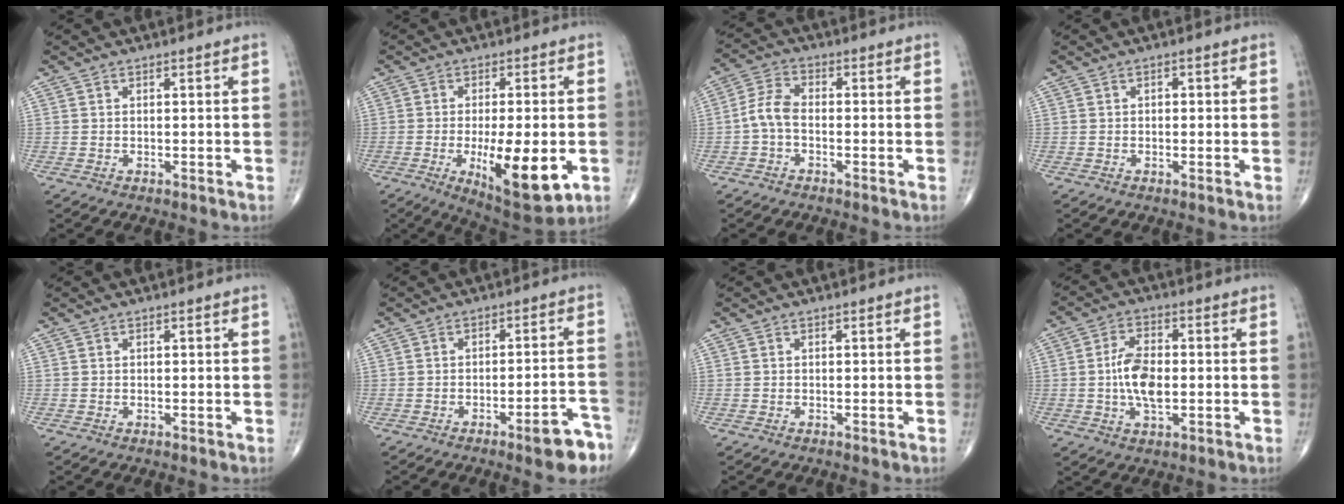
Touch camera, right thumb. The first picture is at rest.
{"total": 14.8, "force": [-3.6, 4.9, 13.5], "torque": [-0.202, -0.017, -0.043]}
{"total": 5.1, "force": [-1.2, 2.8, 4.1], "torque": [-0.086, 0.019, -0.035]}
{"total": 1.1, "force": [0.1, 0.8, 0.8], "torque": [-0.003, 0.003, -0.002]}
{"total": 0.0}
{"total": 7.5, "force": [-4.8, 1.7, 5.5], "torque": [-0.055, 0.037, -0.059]}
{"total": 0.0}
{"total": 8.6, "force": [-0.5, 4.4, 7.3], "torque": [-0.136, 0.004, -0.011]}